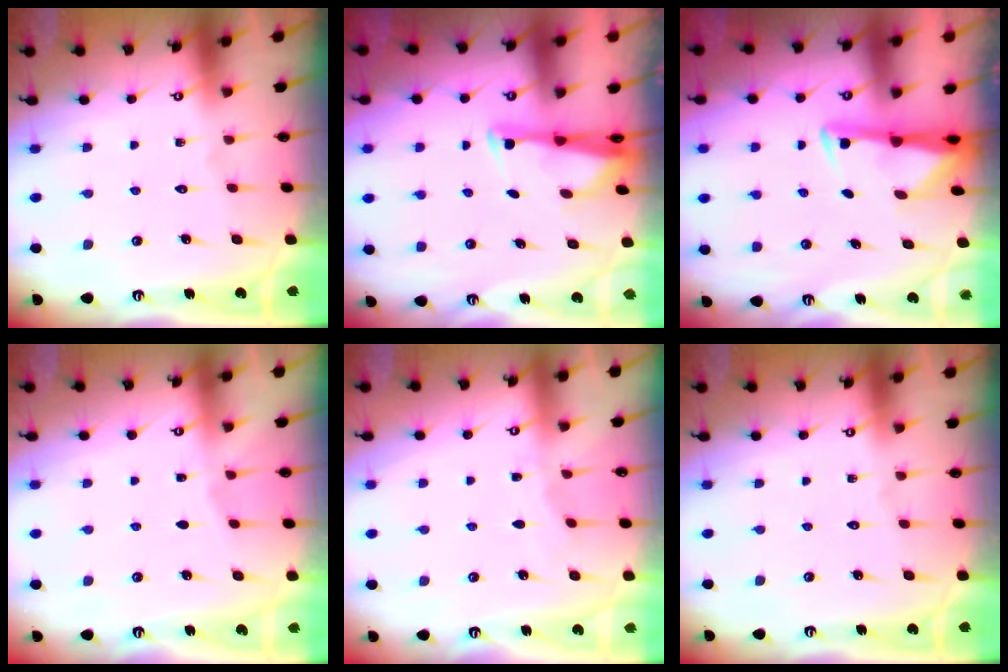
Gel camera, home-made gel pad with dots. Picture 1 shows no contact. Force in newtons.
{"total": 3.0, "press": 2.9, "slide": 0.8}
{"total": 2.8, "press": 2.7, "slide": 0.5}
{"total": 1.6, "press": 1.5, "slide": 0.3}
{"total": 2.7, "press": 2.6, "slide": 0.5}
{"total": 0.0}